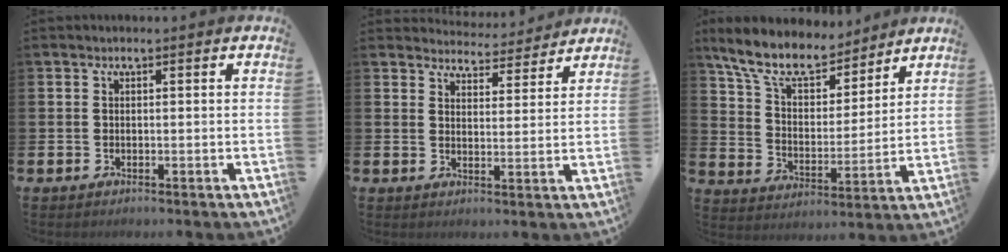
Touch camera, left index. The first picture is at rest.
{"total": 4.4, "force": [4.3, 0.7, -0.1], "torque": [0.004, -0.042, 0.072]}
{"total": 10.5, "force": [8.9, 3.7, 4.0], "torque": [-0.118, -0.053, 0.160]}